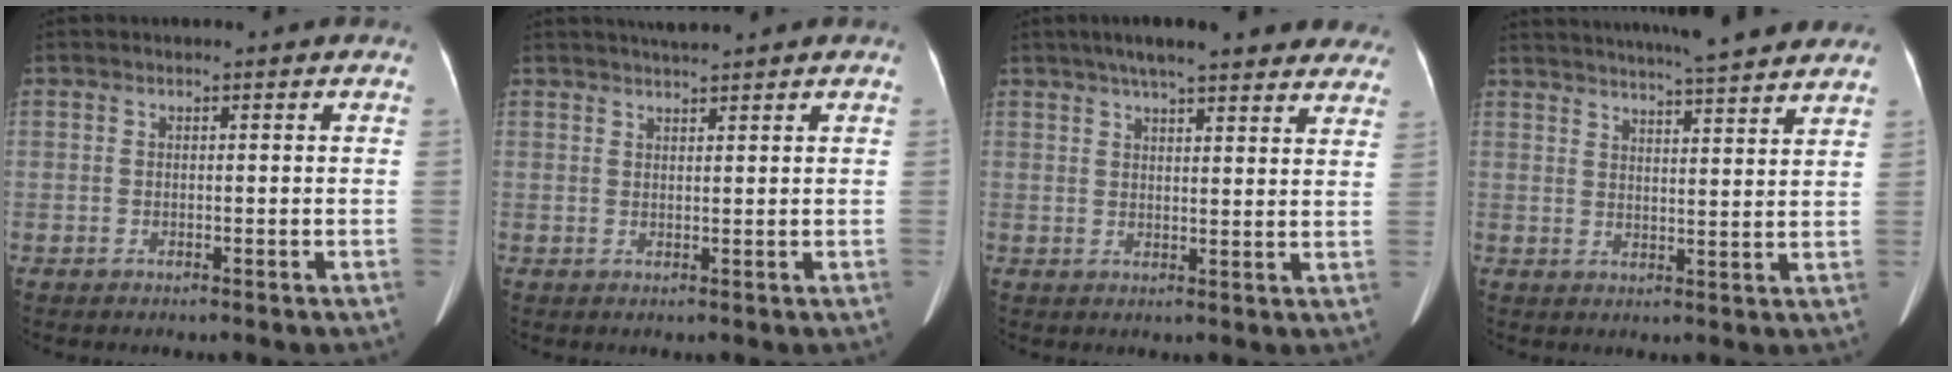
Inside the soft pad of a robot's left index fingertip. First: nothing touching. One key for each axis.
{"total": 3.5, "fx": 3.2, "fy": -0.3, "fz": 1.4, "tx": -0.018, "ty": 0.019, "tz": 0.054}
{"total": 19.4, "fx": 16.1, "fy": 3.6, "fz": 10.1, "tx": -0.135, "ty": 0.038, "tz": 0.195}
{"total": 18.7, "fx": 16.9, "fy": 0.5, "fz": 7.9, "tx": -0.127, "ty": 0.008, "tz": 0.223}